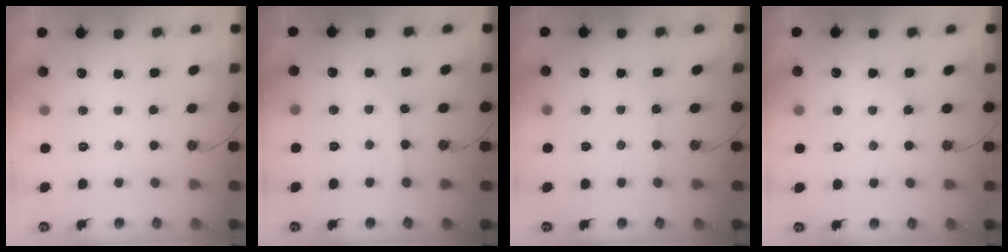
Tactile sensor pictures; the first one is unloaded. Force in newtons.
{"total": 2.6, "press": 2.6, "slide": 0.5}
{"total": 1.9, "press": 1.9, "slide": 0.4}
{"total": 3.6, "press": 3.5, "slide": 0.6}